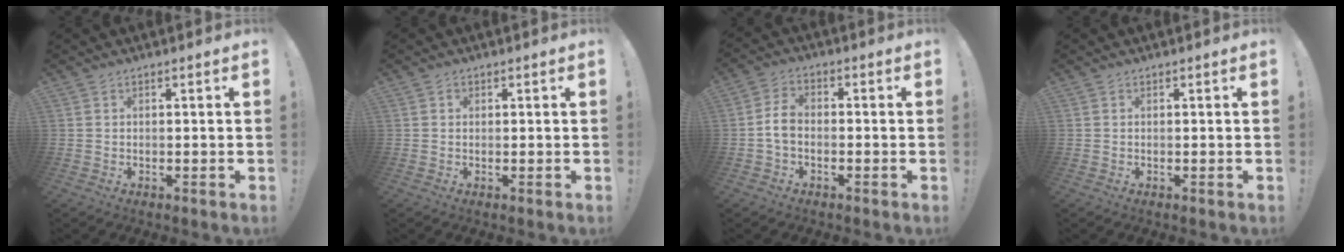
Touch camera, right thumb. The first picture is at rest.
{"total": 0.7, "force": [0.1, 0.7, 0.1], "torque": [0.000, 0.003, 0.001]}
{"total": 5.2, "force": [-1.0, 3.3, 3.9], "torque": [-0.077, 0.010, -0.018]}
{"total": 0.0}